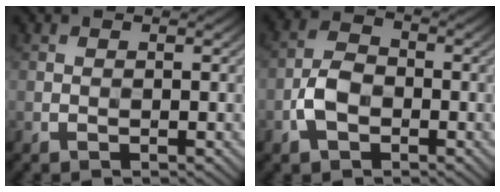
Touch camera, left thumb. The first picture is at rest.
{"total": 4.5, "force": [-1.8, 2.9, 3.0], "torque": [-0.065, 0.006, -0.042]}